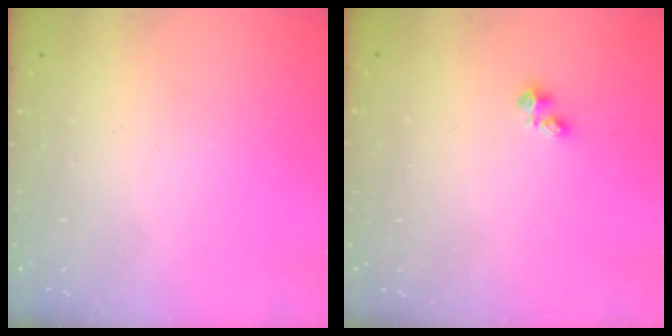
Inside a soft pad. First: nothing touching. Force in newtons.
{"total": 1.1, "press": 1.1, "slide": 0.3}